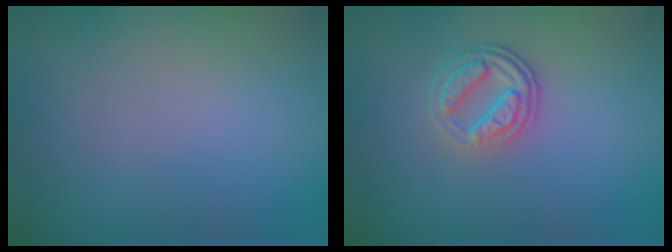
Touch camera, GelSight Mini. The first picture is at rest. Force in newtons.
{"total": 3.7, "press": 2.8, "slide": 2.4}